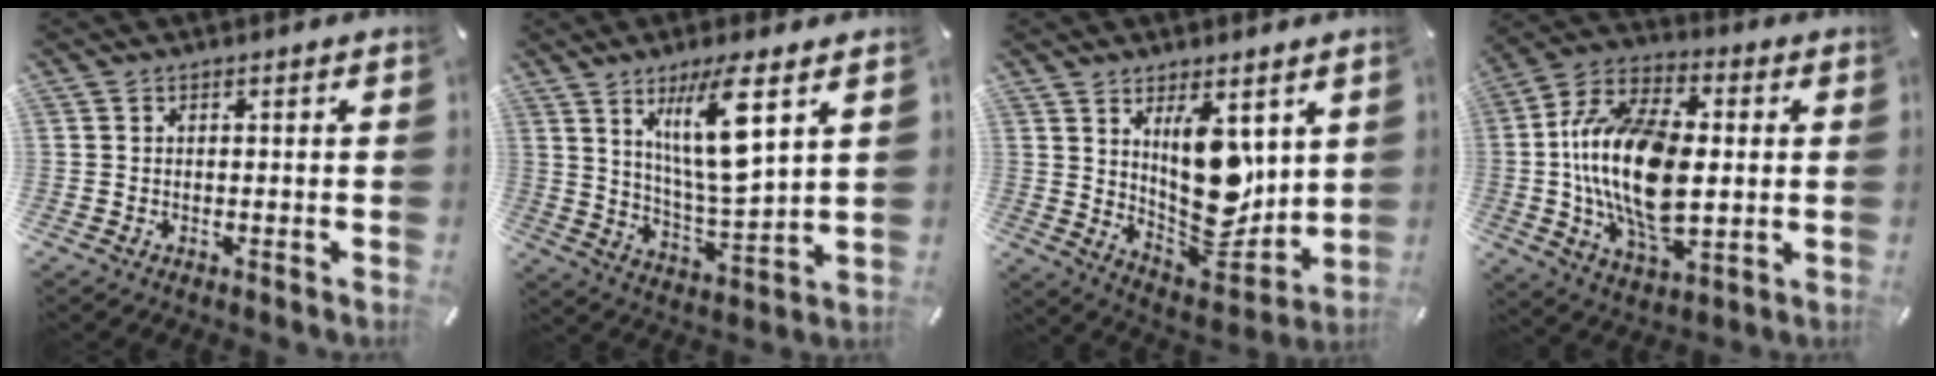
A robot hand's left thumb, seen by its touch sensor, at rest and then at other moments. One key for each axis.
{"total": 14.2, "fx": 7.1, "fy": 3.0, "fz": 11.9, "tx": -0.224, "ty": -0.028, "tz": 0.113}
{"total": 14.5, "fx": 5.0, "fy": 7.8, "fz": 11.1, "tx": -0.174, "ty": -0.057, "tz": 0.096}
{"total": 20.9, "fx": -0.2, "fy": 12.2, "fz": 17.0, "tx": -0.371, "ty": -0.005, "tz": -0.008}